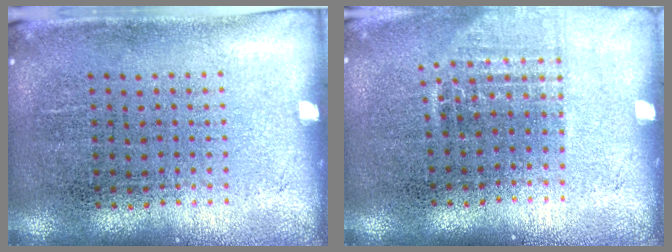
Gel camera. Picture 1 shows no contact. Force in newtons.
{"total": 0.9, "press": 0.8, "slide": 0.4}